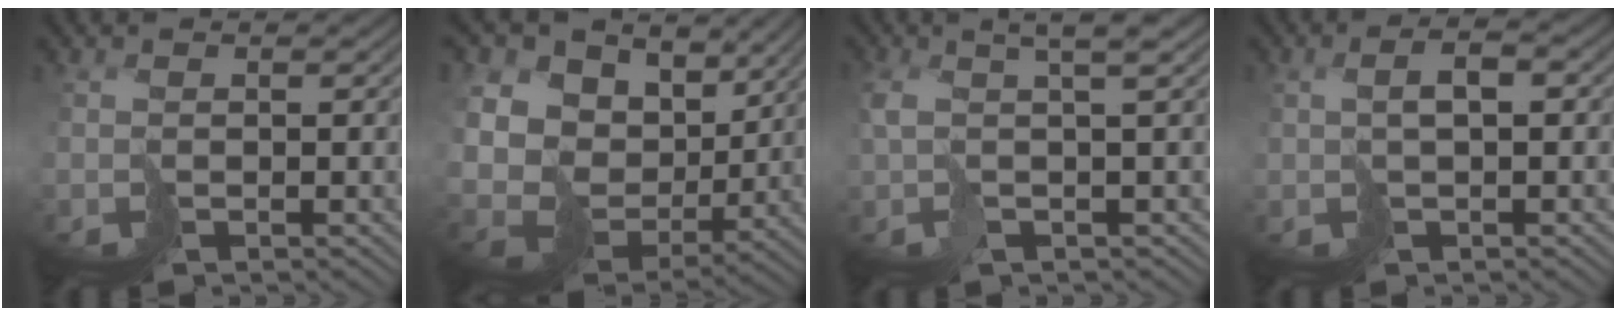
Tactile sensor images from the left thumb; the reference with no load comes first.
{"total": 15.8, "force": [5.9, 12.2, 8.1], "torque": [-0.226, 0.011, 0.125]}
{"total": 5.6, "force": [1.4, 1.4, 5.2], "torque": [-0.088, 0.013, 0.018]}
{"total": 2.5, "force": [0.4, 0.9, 2.3], "torque": [-0.044, 0.008, 0.008]}